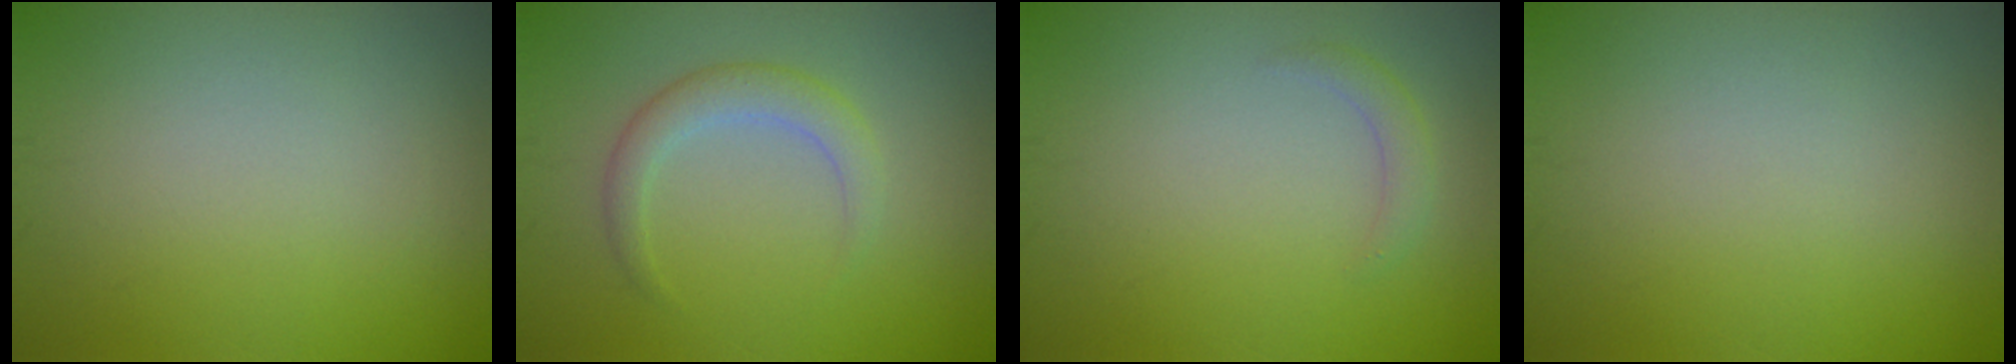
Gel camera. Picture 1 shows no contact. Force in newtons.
{"total": 2.5, "press": 2.5, "slide": 0.2}
{"total": 1.4, "press": 1.4, "slide": 0.0}
{"total": 0.0}